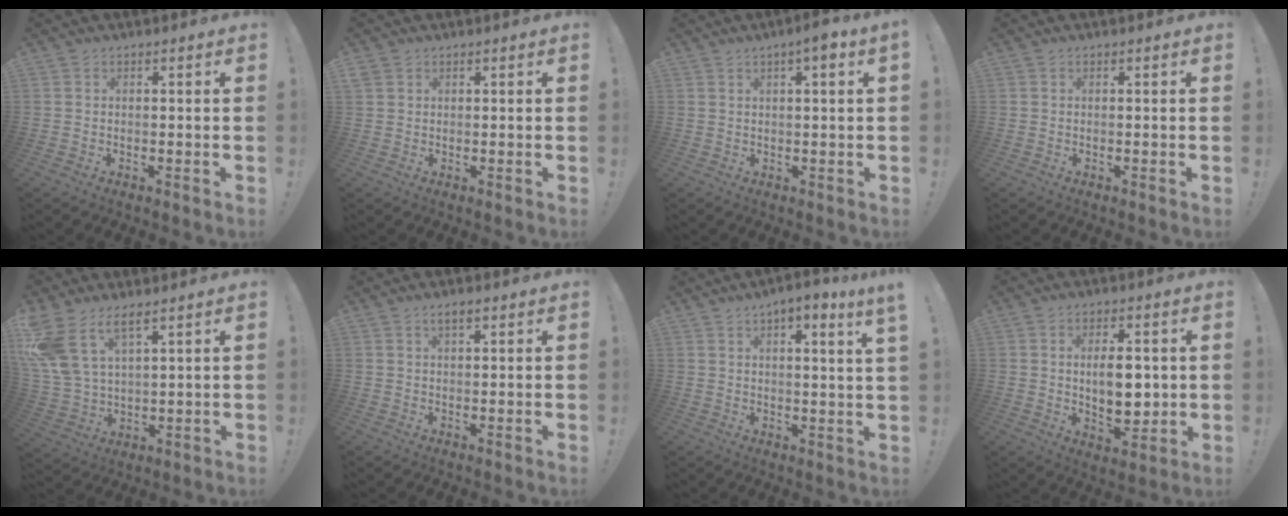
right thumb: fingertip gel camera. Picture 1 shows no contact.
{"total": 1.9, "force": [1.3, 1.3, 0.5], "torque": [-0.003, -0.005, 0.025]}
{"total": 4.0, "force": [1.3, 0.0, 3.8], "torque": [-0.052, -0.006, 0.015]}
{"total": 0.0}
{"total": 10.5, "force": [7.0, 4.6, 6.3], "torque": [-0.138, -0.032, 0.137]}
{"total": 2.7, "force": [1.5, 1.0, 2.0], "torque": [-0.038, 0.001, 0.026]}
{"total": 5.9, "force": [3.4, -0.1, 4.8], "torque": [-0.058, -0.021, 0.050]}
{"total": 9.9, "force": [0.9, 5.4, 8.2], "torque": [-0.124, -0.011, 0.011]}